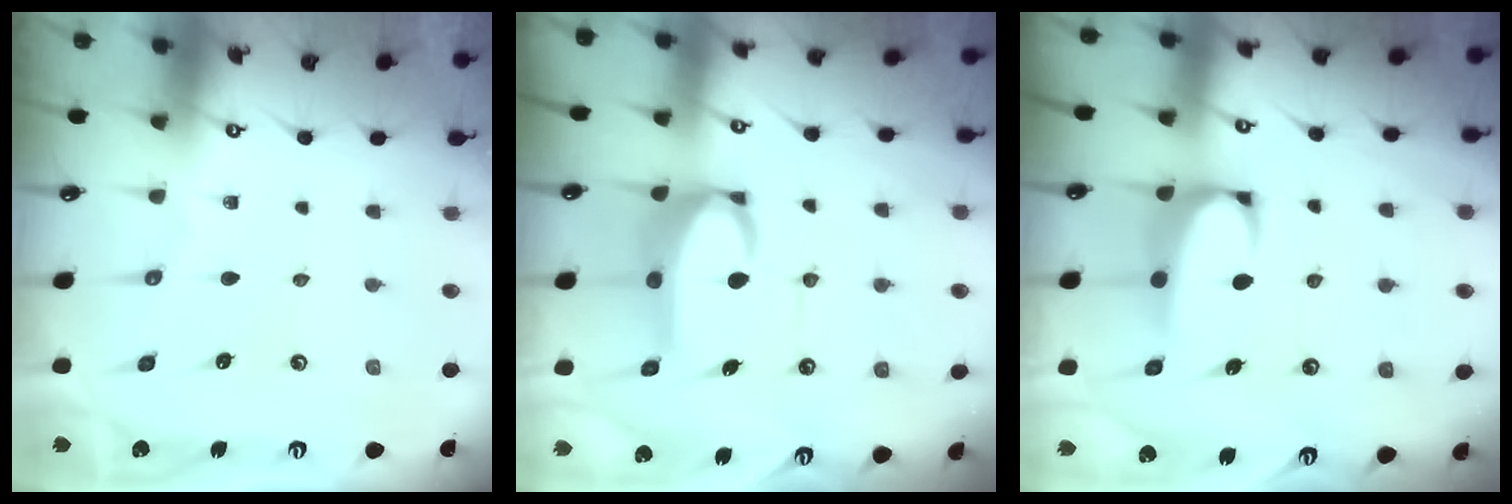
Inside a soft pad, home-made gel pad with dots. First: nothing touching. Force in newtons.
{"total": 7.9, "press": 7.9, "slide": 1.0}
{"total": 2.2, "press": 2.0, "slide": 0.9}